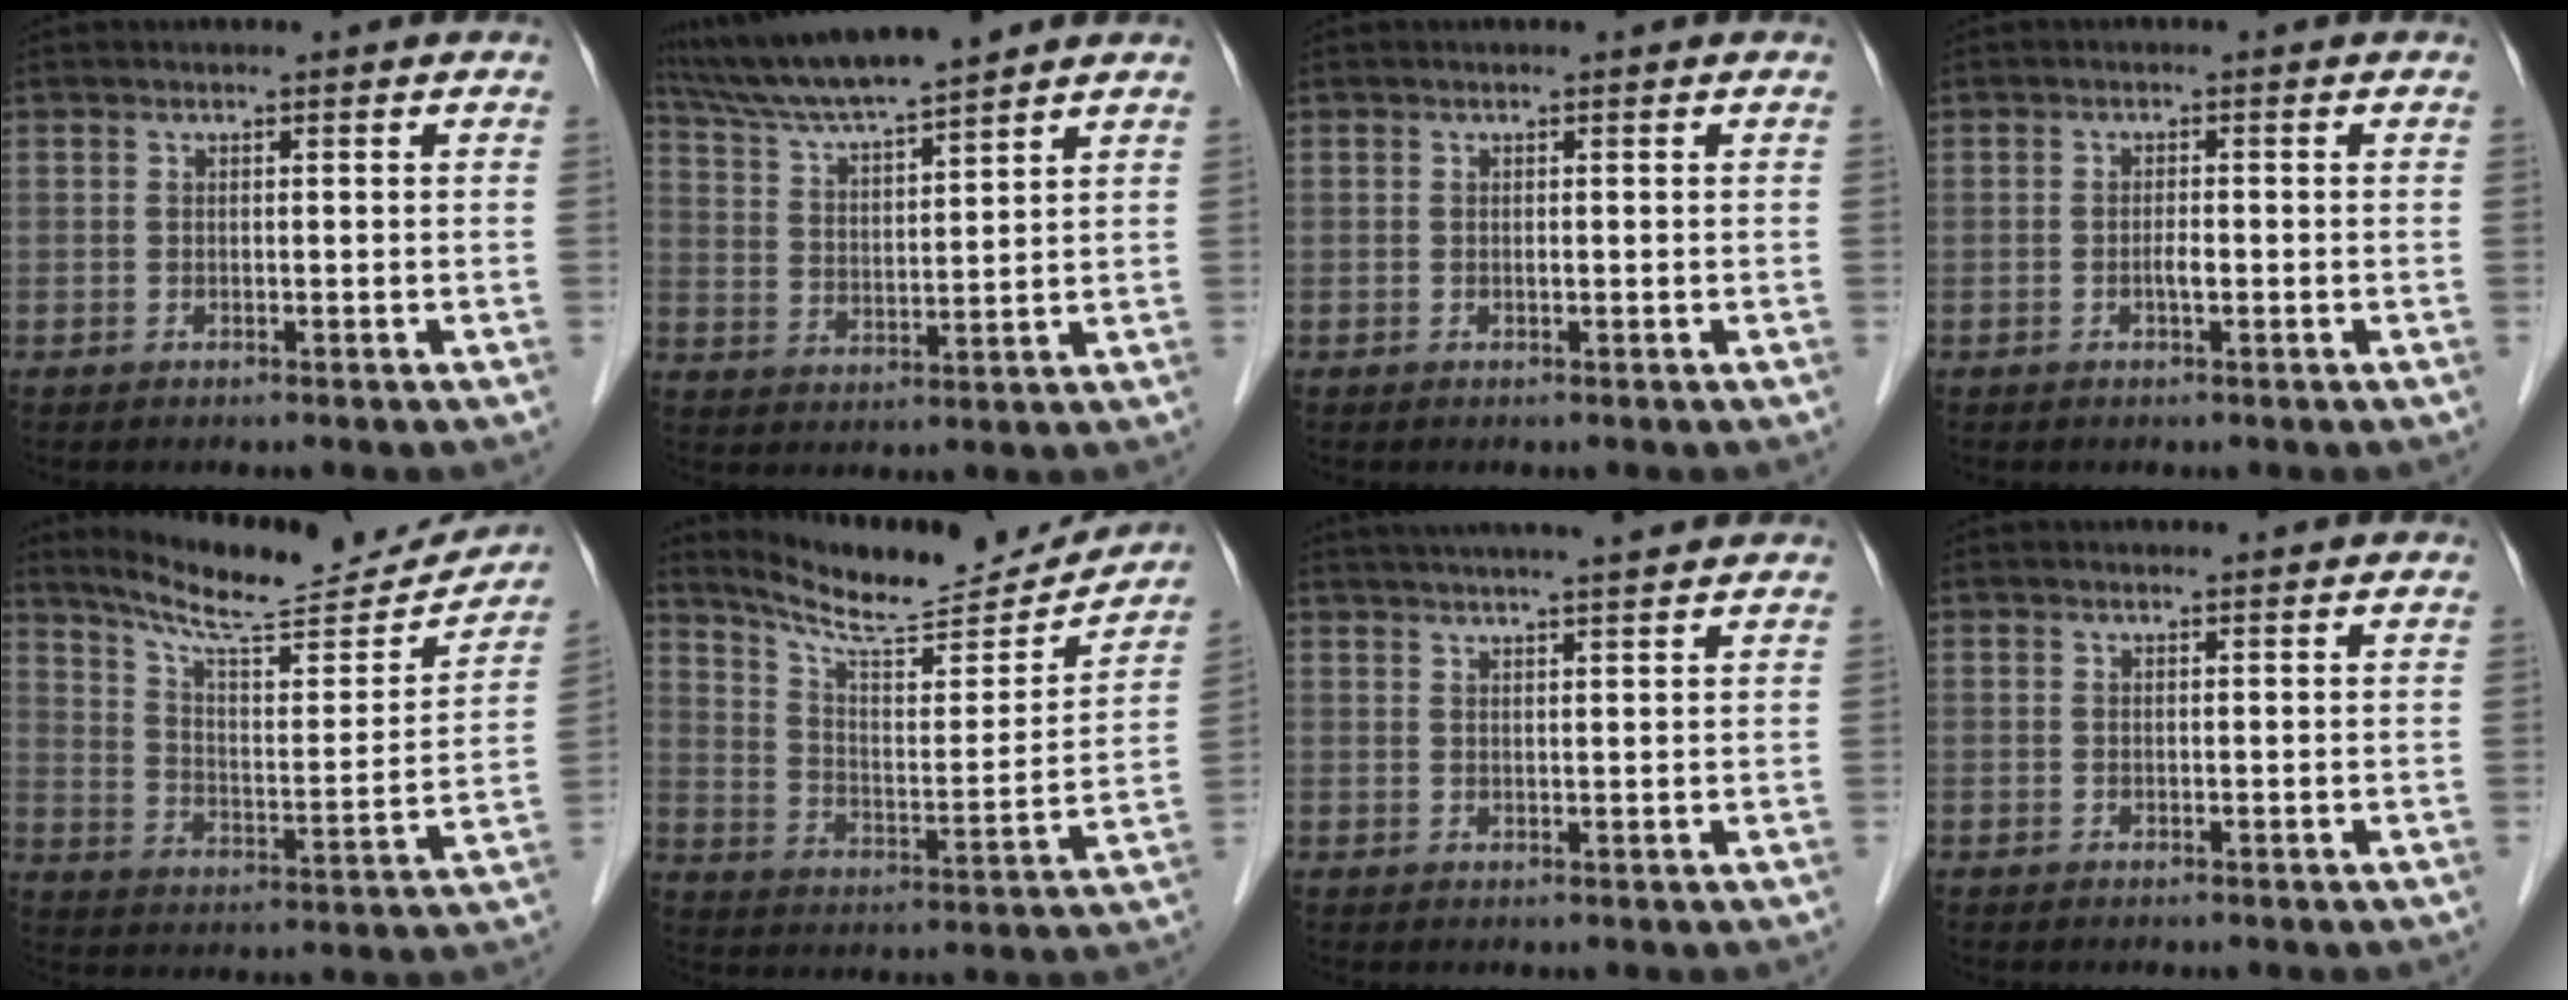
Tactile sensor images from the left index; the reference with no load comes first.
{"total": 11.9, "force": [10.6, 0.0, 5.2], "torque": [-0.098, 0.021, 0.195]}
{"total": 0.0}
{"total": 1.3, "force": [-0.4, 0.2, 1.2], "torque": [-0.023, 0.001, -0.009]}
{"total": 18.9, "force": [17.8, 2.3, 6.0], "torque": [-0.098, -0.032, 0.256]}
{"total": 17.7, "force": [16.9, 2.0, 4.9], "torque": [-0.084, -0.037, 0.249]}
{"total": 12.2, "force": [11.0, 0.6, 5.4], "torque": [-0.089, 0.029, 0.151]}
{"total": 1.1, "force": [1.1, 0.1, 0.2], "torque": [-0.009, 0.006, 0.017]}